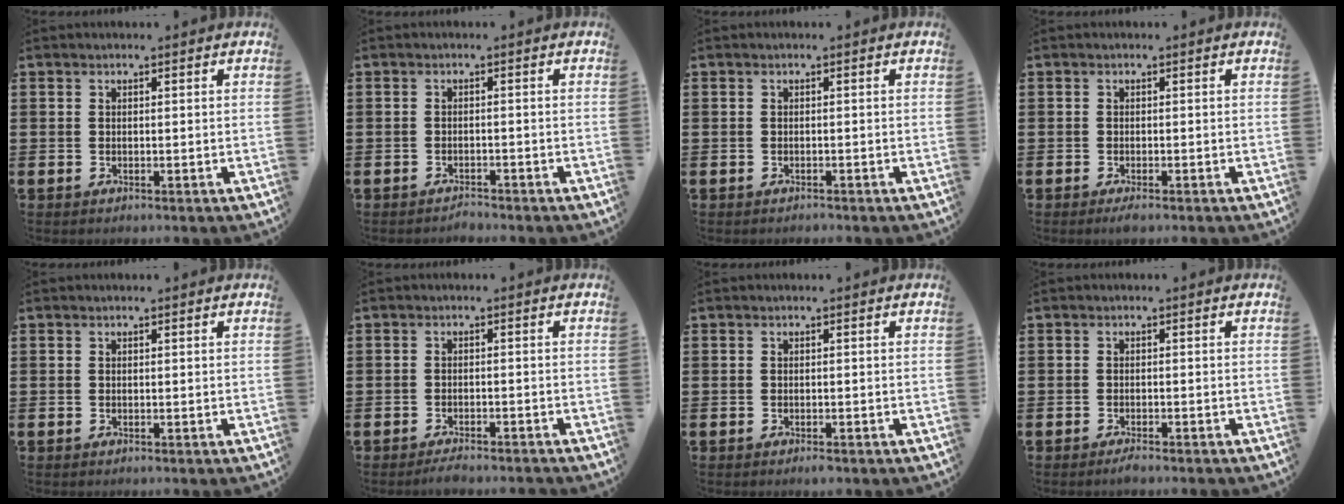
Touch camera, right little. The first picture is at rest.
{"total": 1.0, "force": [-1.0, 0.1, -0.1], "torque": [-0.002, 0.003, -0.022]}
{"total": 0.0}
{"total": 0.9, "force": [-0.5, 0.1, 0.8], "torque": [-0.014, -0.001, -0.009]}
{"total": 0.0}
{"total": 1.5, "force": [-1.4, 0.0, 0.5], "torque": [-0.011, 0.002, -0.027]}
{"total": 0.5, "force": [-0.3, 0.2, 0.4], "torque": [-0.008, -0.001, -0.005]}
{"total": 1.1, "force": [-0.9, 0.0, 0.6], "torque": [-0.012, -0.001, -0.017]}